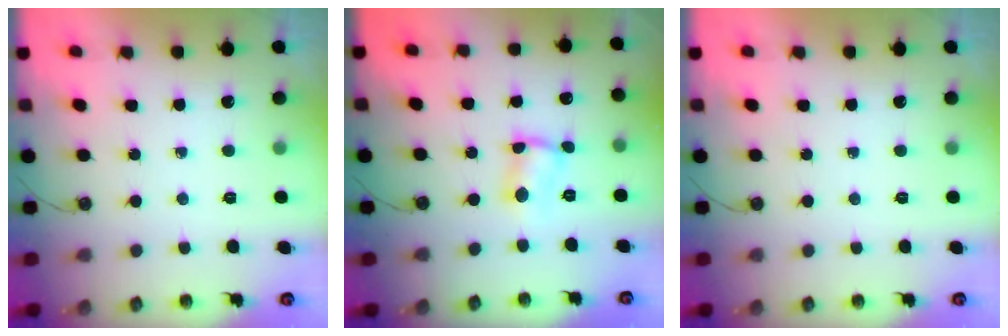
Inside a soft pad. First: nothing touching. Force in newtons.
{"total": 3.7, "press": 3.7, "slide": 0.2}
{"total": 0.0}